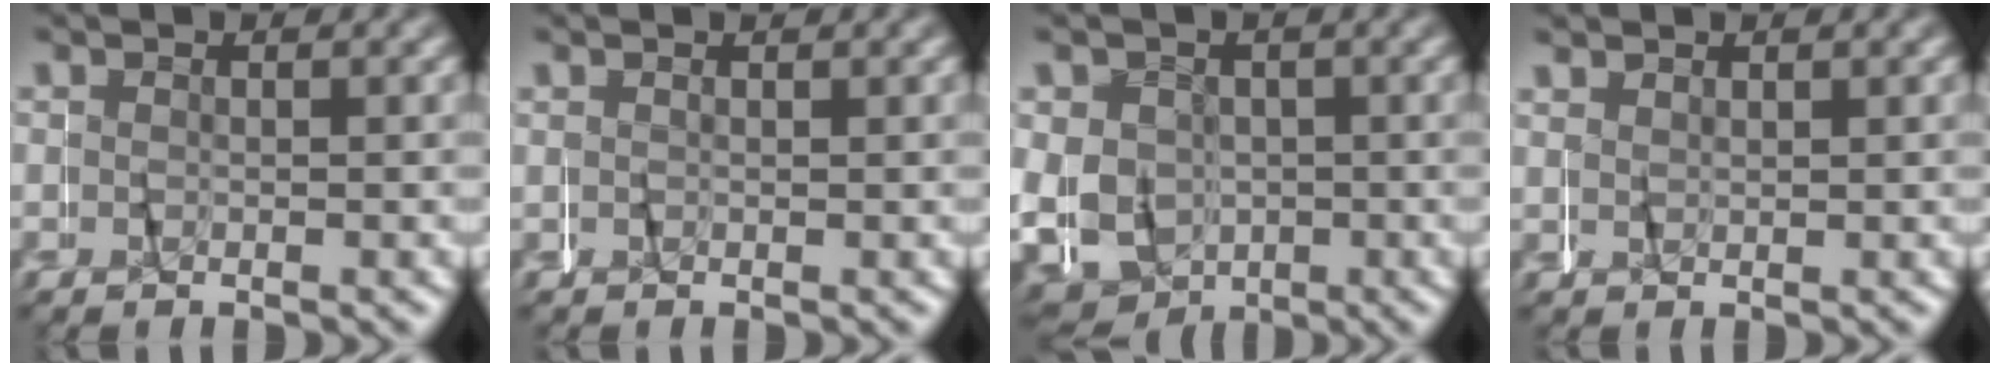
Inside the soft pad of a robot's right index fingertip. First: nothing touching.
{"total": 0.0}
{"total": 11.3, "force": [-2.2, 10.5, 3.7], "torque": [-0.099, -0.046, -0.022]}
{"total": 0.9, "force": [0.8, 0.0, -0.3], "torque": [0.004, -0.001, 0.017]}